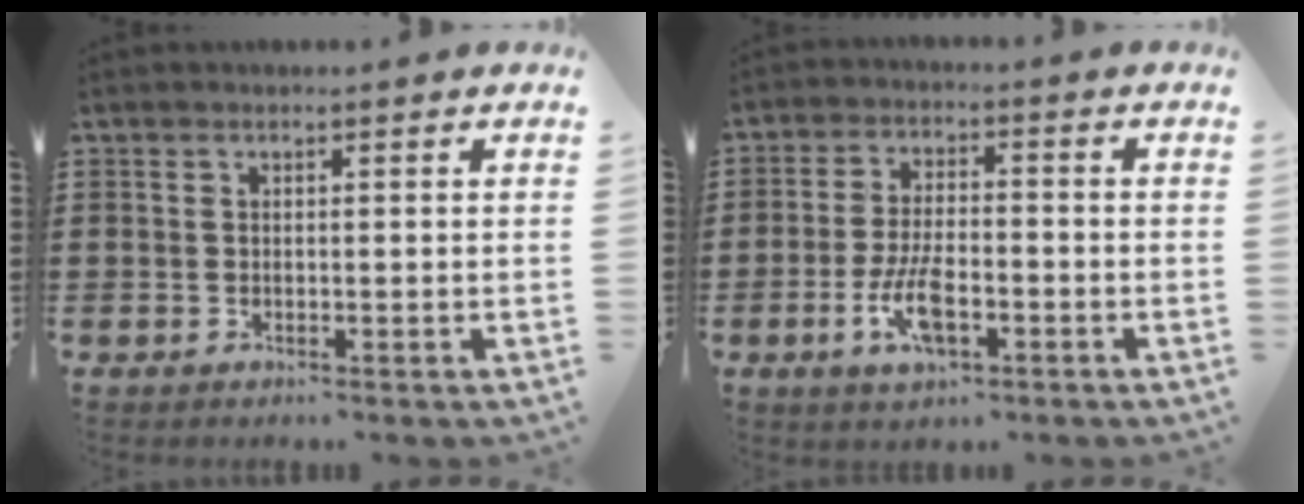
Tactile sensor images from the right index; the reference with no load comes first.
{"total": 6.8, "force": [-2.6, 2.7, 5.7], "torque": [-0.129, -0.009, -0.049]}